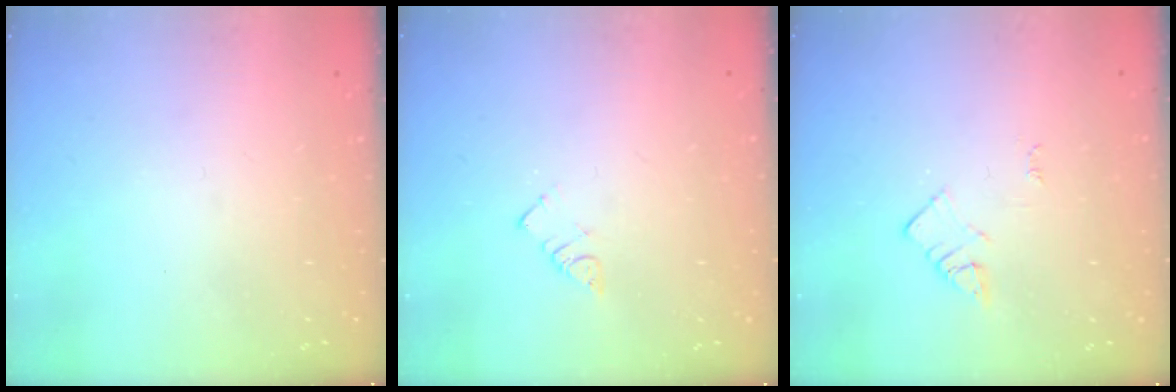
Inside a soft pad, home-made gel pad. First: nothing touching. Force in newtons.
{"total": 2.5, "press": 2.5, "slide": 0.1}
{"total": 2.1, "press": 2.1, "slide": 0.3}